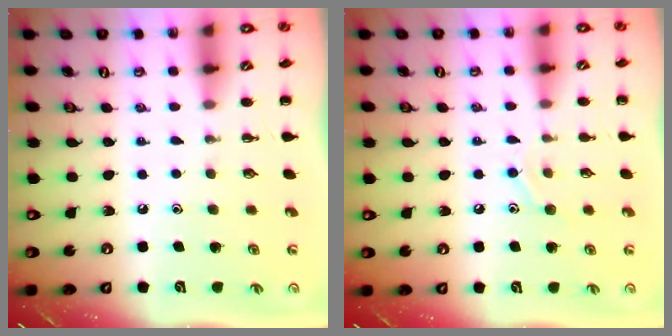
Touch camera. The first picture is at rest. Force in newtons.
{"total": 8.9, "press": 8.7, "slide": 1.7}